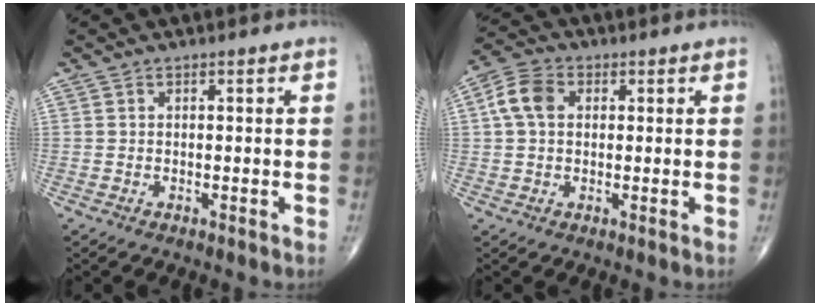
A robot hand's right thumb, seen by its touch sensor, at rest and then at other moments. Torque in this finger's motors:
{"motor_torque": [-0.09, 0.28, 0.35, -0.15, 0.05]}